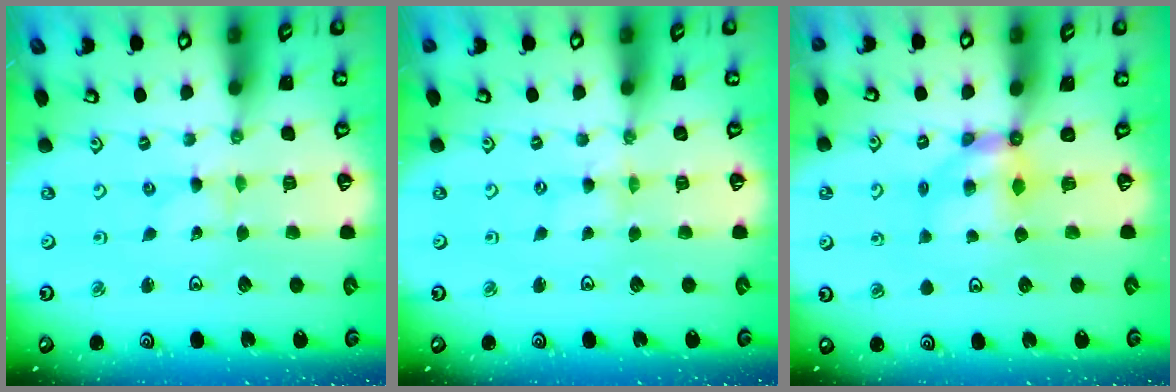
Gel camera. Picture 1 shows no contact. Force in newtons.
{"total": 0.0}
{"total": 5.4, "press": 5.4, "slide": 0.3}